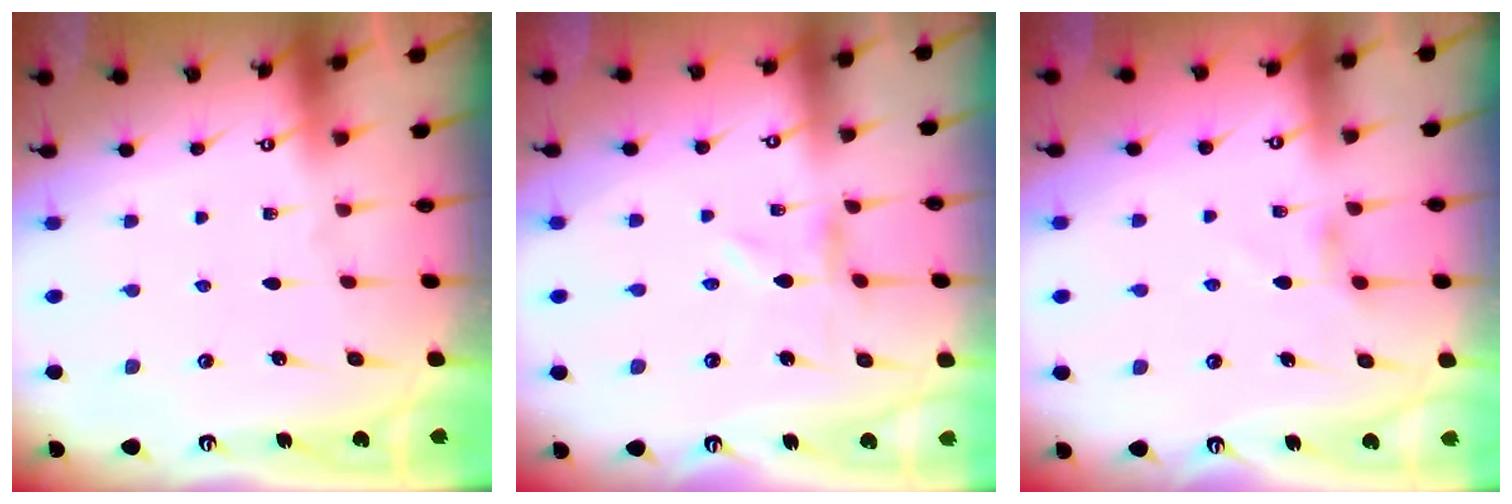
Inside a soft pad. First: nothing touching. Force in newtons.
{"total": 0.0}
{"total": 2.7, "press": 2.7, "slide": 0.4}